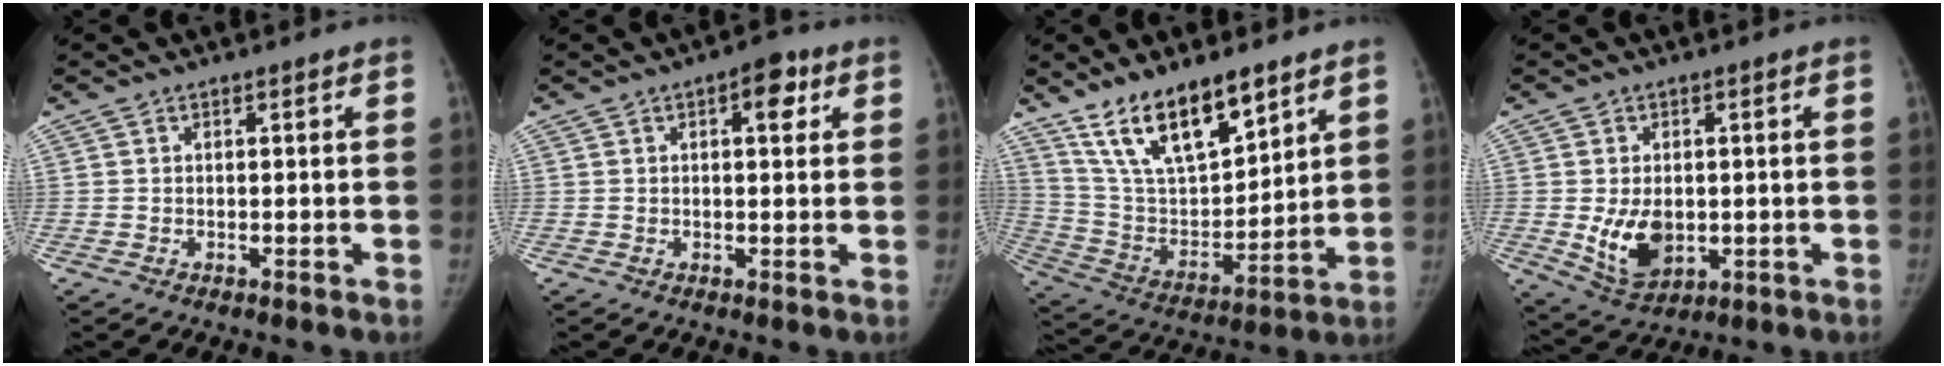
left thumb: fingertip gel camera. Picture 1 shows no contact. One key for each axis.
{"total": 4.7, "fx": 1.9, "fy": 2.3, "fz": 3.7, "tx": -0.033, "ty": 0.000, "tz": 0.018}
{"total": 17.5, "fx": 12.0, "fy": 6.9, "fz": 10.7, "tx": -0.151, "ty": -0.061, "tz": 0.234}
{"total": 8.5, "fx": -0.8, "fy": 5.9, "fz": 6.1, "tx": -0.085, "ty": -0.012, "tz": 0.002}